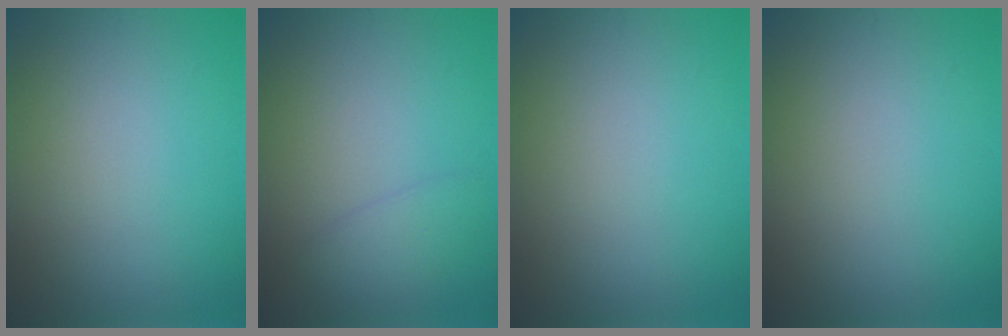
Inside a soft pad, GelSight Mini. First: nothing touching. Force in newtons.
{"total": 1.5, "press": 1.5, "slide": 0.2}
{"total": 0.0}
{"total": 0.0}